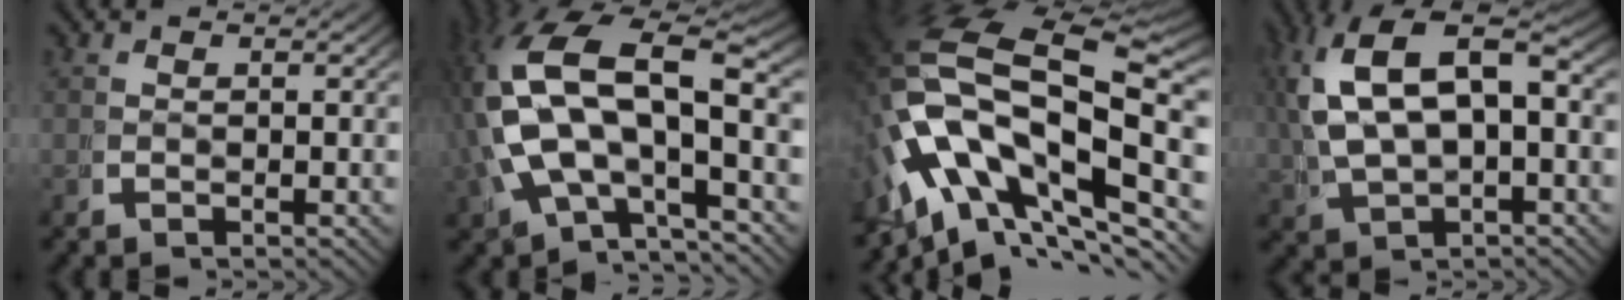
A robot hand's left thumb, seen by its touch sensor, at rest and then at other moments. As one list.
[{"total": 14.3, "force": [1.0, 9.0, 11.1], "torque": [-0.243, -0.030, 0.030]}, {"total": 21.2, "force": [0.5, 13.4, 16.4], "torque": [-0.337, -0.044, 0.024]}, {"total": 10.4, "force": [2.4, 6.2, 8.0], "torque": [-0.164, 0.005, 0.053]}]